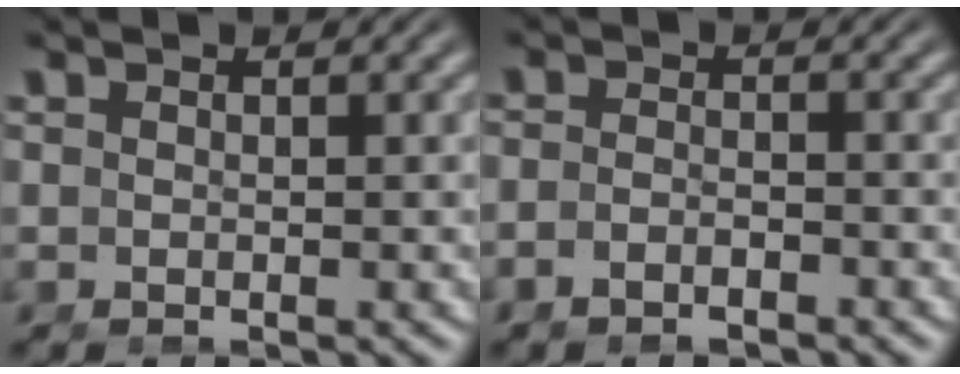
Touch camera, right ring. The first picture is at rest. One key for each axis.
{"total": 2.2, "fx": -2.0, "fy": 0.5, "fz": 0.9, "tx": -0.020, "ty": -0.008, "tz": -0.032}